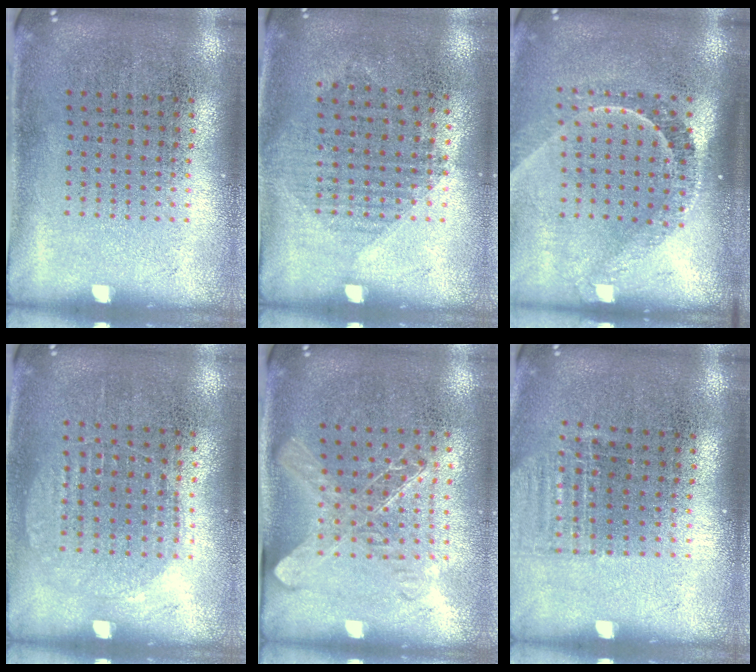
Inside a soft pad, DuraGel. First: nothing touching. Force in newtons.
{"total": 0.9, "press": 0.9, "slide": 0.4}
{"total": 2.2, "press": 1.5, "slide": 1.5}
{"total": 0.7, "press": 0.6, "slide": 0.2}
{"total": 1.4, "press": 1.2, "slide": 0.7}
{"total": 1.0, "press": 1.0, "slide": 0.4}